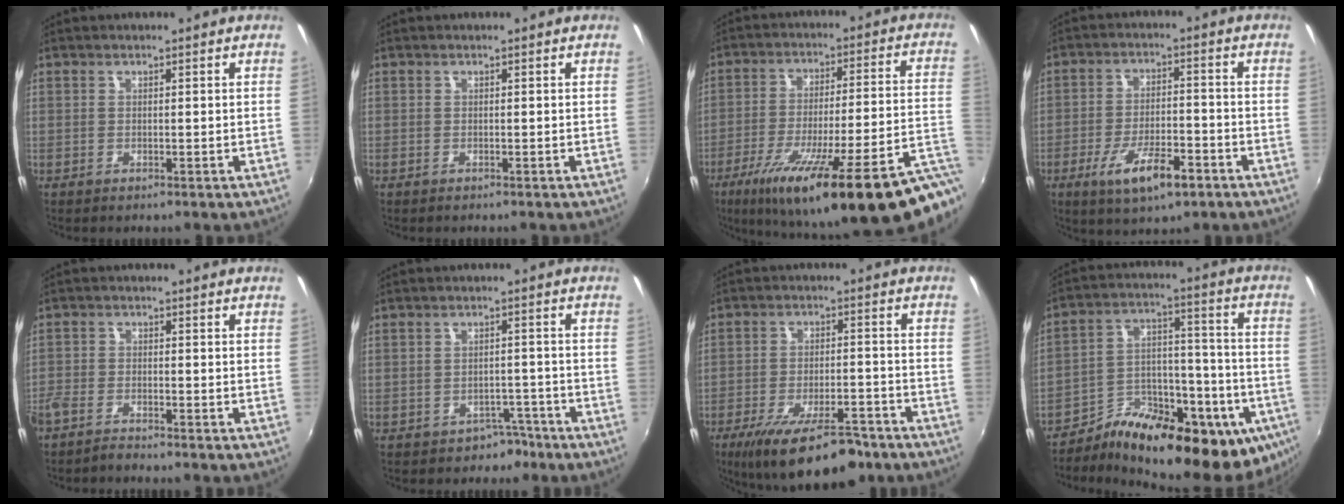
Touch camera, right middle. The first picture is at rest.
{"total": 0.0}
{"total": 29.1, "force": [-18.0, 2.9, 22.7], "torque": [-0.327, -0.067, -0.259]}
{"total": 10.2, "force": [-5.6, 3.3, 7.9], "torque": [-0.159, -0.015, -0.091]}
{"total": 4.2, "force": [-3.9, 0.9, 1.4], "torque": [-0.046, -0.012, -0.082]}
{"total": 3.6, "force": [-2.7, 2.4, 0.4], "torque": [-0.006, 0.015, -0.031]}
{"total": 16.4, "force": [-11.4, 5.5, 10.4], "torque": [-0.192, -0.029, -0.172]}
{"total": 25.1, "force": [-14.0, 11.3, 17.5], "torque": [-0.249, 0.007, -0.205]}